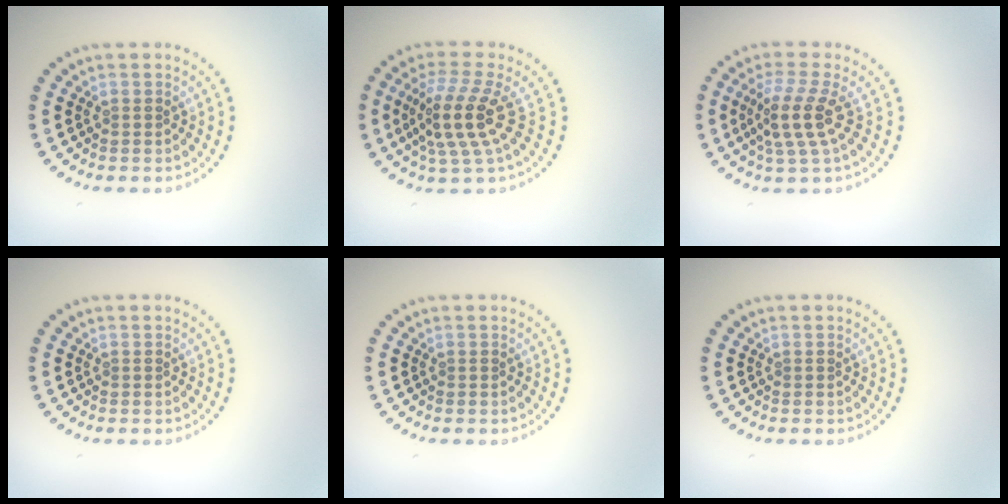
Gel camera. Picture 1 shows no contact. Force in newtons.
{"total": 4.6, "press": 3.7, "slide": 2.7}
{"total": 3.4, "press": 2.7, "slide": 2.1}
{"total": 0.0}
{"total": 0.0}
{"total": 0.0}